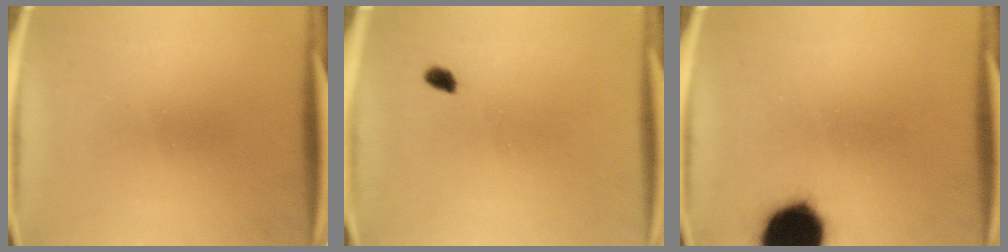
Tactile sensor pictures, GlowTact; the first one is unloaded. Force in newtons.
{"total": 1.5}
{"total": 17.8}